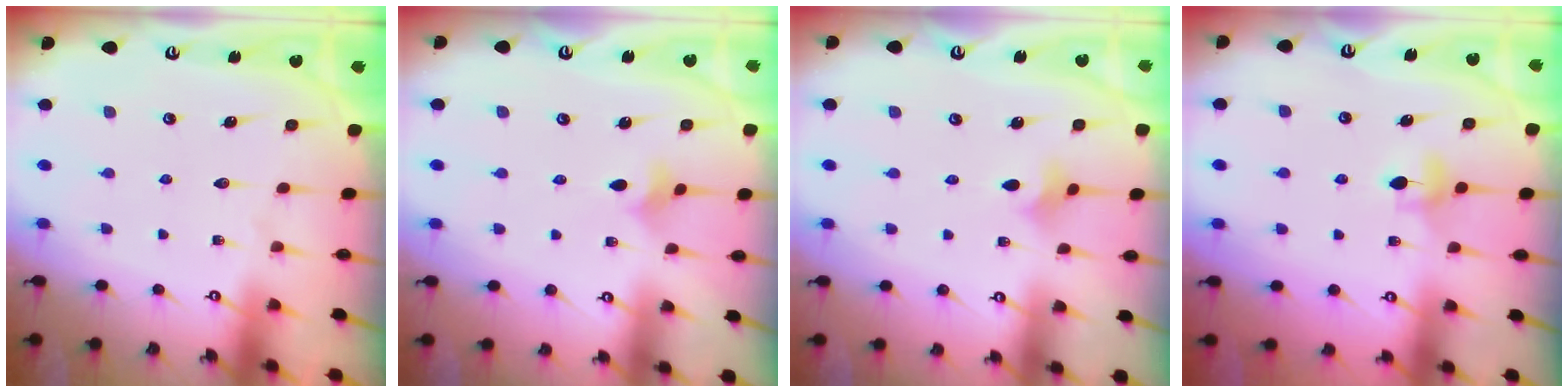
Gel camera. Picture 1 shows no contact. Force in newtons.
{"total": 3.0, "press": 2.9, "slide": 0.5}
{"total": 2.7, "press": 2.6, "slide": 0.7}
{"total": 4.7, "press": 4.6, "slide": 0.8}